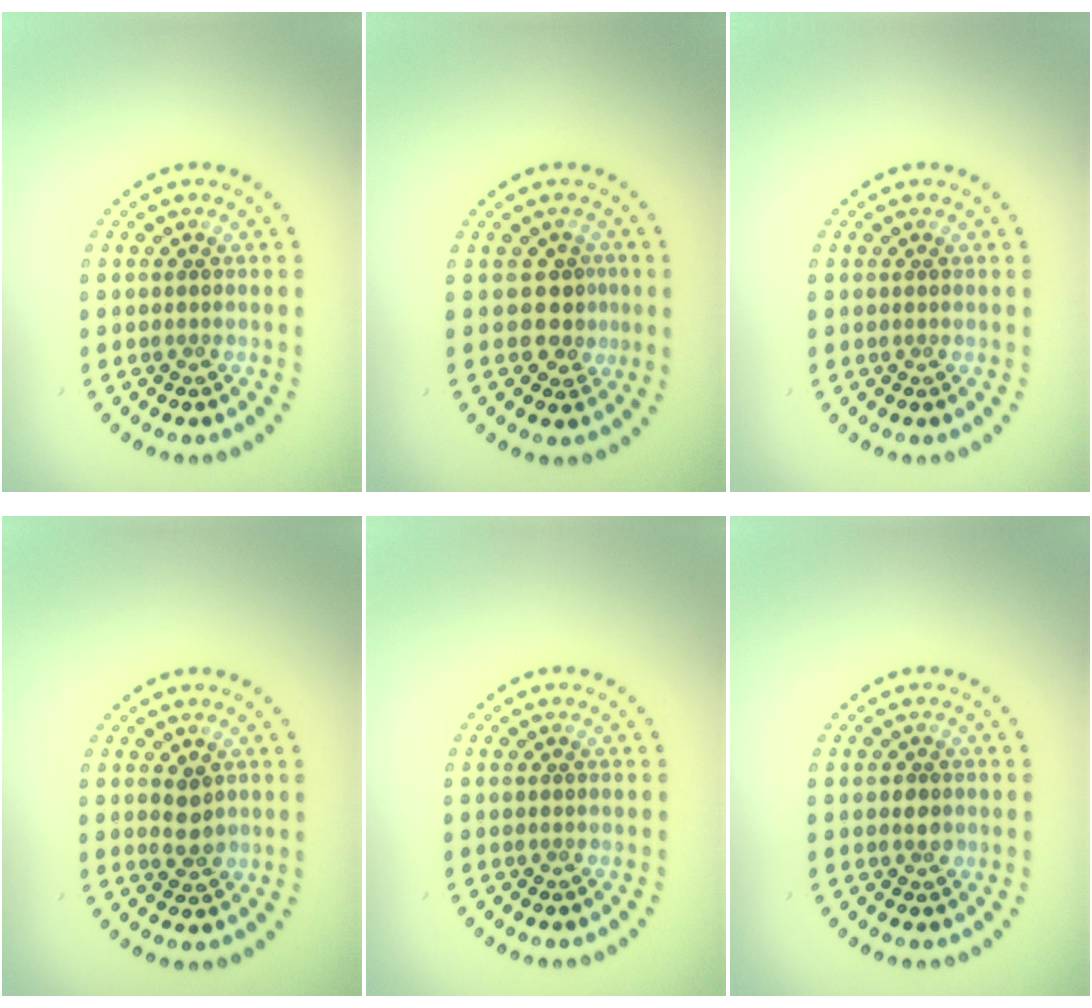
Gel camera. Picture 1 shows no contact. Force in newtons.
{"total": 2.4, "press": 2.1, "slide": 1.3}
{"total": 0.0}
{"total": 1.7, "press": 1.7, "slide": 0.3}
{"total": 0.0}
{"total": 1.4, "press": 1.3, "slide": 0.4}